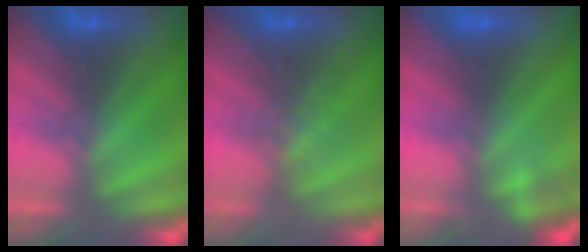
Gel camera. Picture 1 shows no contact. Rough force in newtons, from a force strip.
{"total": 1.9}
{"total": 2.2}